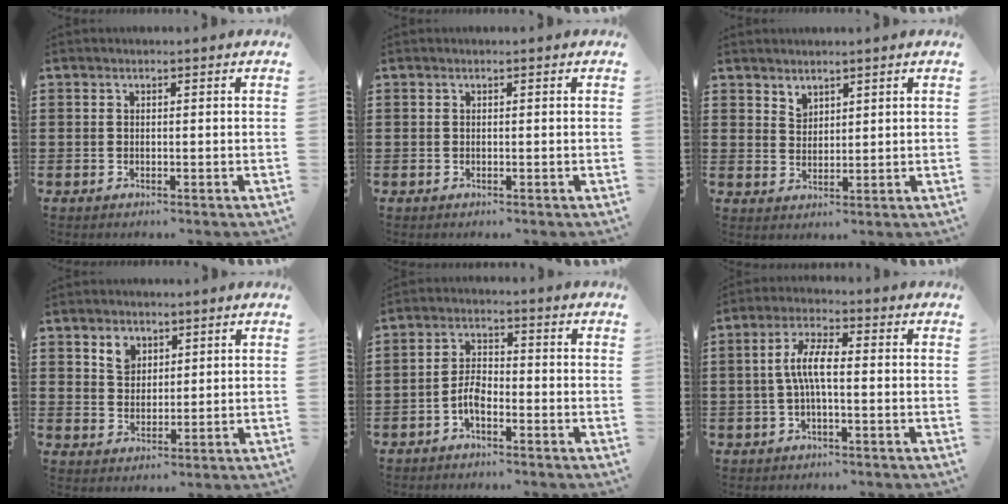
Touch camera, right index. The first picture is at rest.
{"total": 0.0}
{"total": 2.3, "force": [2.1, 1.0, 0.0], "torque": [-0.004, 0.000, 0.042]}
{"total": 3.8, "force": [2.5, 2.7, 1.2], "torque": [-0.026, 0.006, 0.046]}
{"total": 4.0, "force": [-2.0, 1.8, 2.9], "torque": [-0.072, 0.003, -0.045]}
{"total": 5.7, "force": [-0.4, 1.5, 5.5], "torque": [-0.121, -0.001, -0.016]}